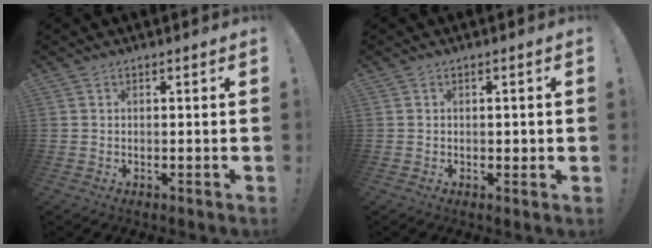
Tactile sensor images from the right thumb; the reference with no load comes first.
{"total": 1.0, "force": [-0.2, 0.6, 0.8], "torque": [-0.020, 0.006, -0.001]}